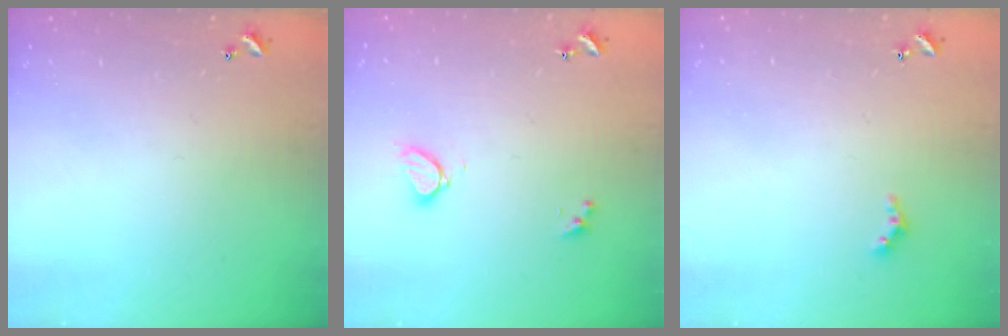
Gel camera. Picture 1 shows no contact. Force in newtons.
{"total": 2.7, "press": 2.7, "slide": 0.2}
{"total": 2.5, "press": 2.4, "slide": 0.4}